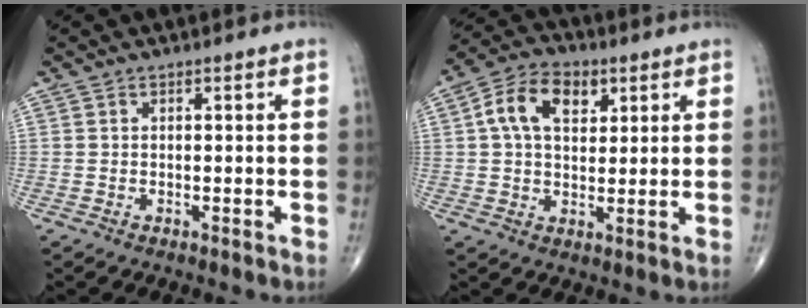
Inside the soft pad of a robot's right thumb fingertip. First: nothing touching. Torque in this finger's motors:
{"motor_torque": [1.37, 1.49, 0.78, 0.19, 0.09]}